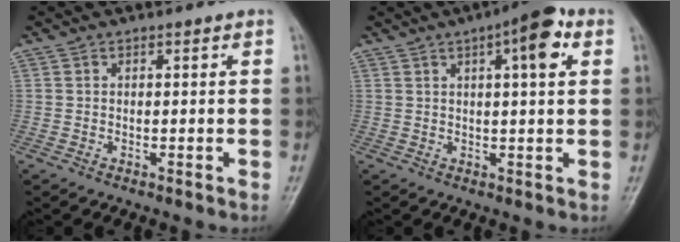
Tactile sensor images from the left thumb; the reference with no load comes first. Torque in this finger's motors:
{"motor_torque": [0.19, 0.25, 0.29, 0.10, 0.06]}